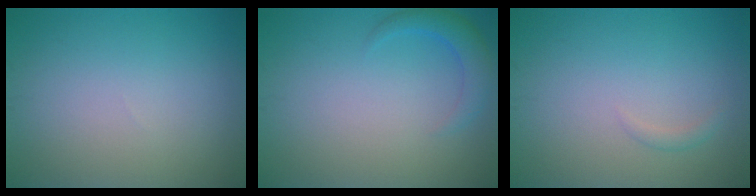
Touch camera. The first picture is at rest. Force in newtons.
{"total": 2.4, "press": 2.4, "slide": 0.2}
{"total": 0.7, "press": 0.7, "slide": 0.1}